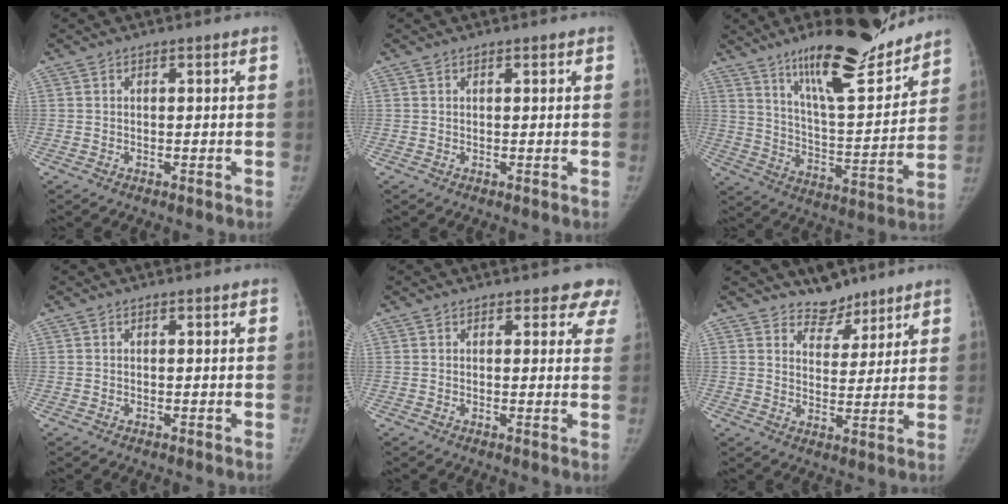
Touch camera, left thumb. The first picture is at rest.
{"total": 0.5, "force": [0.4, 0.2, 0.2], "torque": [-0.004, -0.003, 0.006]}
{"total": 20.6, "force": [15.6, 4.7, 12.6], "torque": [-0.162, -0.095, 0.255]}
{"total": 0.0}
{"total": 5.2, "force": [4.3, 2.7, 1.3], "torque": [0.033, -0.014, 0.030]}
{"total": 5.9, "force": [5.1, 3.0, 0.7], "torque": [0.022, -0.042, 0.085]}